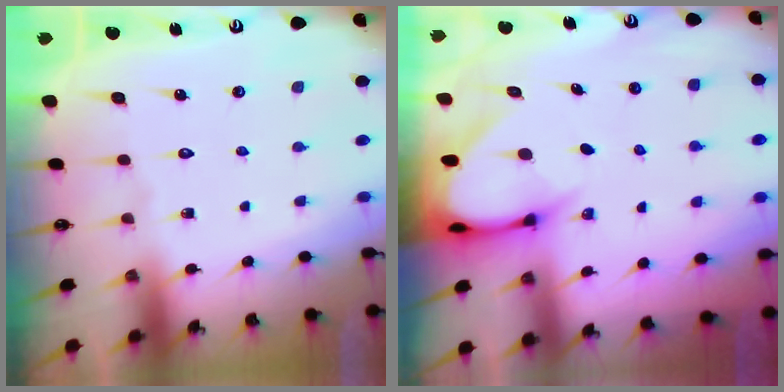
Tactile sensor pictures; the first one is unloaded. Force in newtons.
{"total": 4.3, "press": 4.2, "slide": 0.3}